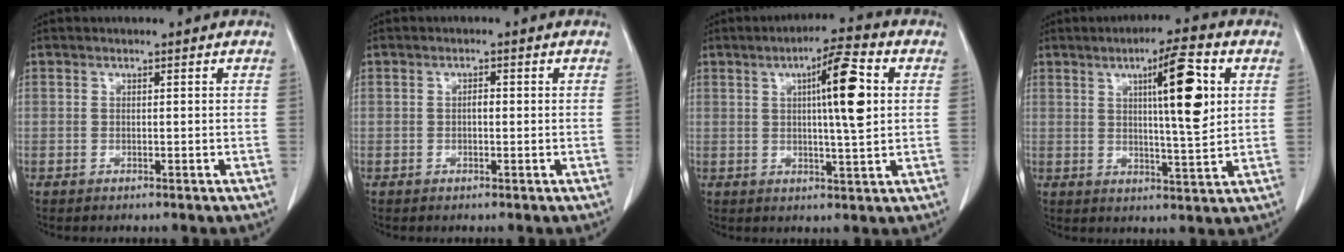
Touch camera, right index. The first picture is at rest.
{"total": 1.0, "force": [-0.1, 0.5, 0.9], "torque": [-0.014, 0.004, -0.003]}
{"total": 9.4, "force": [1.9, 0.5, 9.2], "torque": [-0.144, 0.007, 0.029]}
{"total": 10.2, "force": [3.0, 0.8, 9.7], "torque": [-0.149, 0.002, 0.044]}